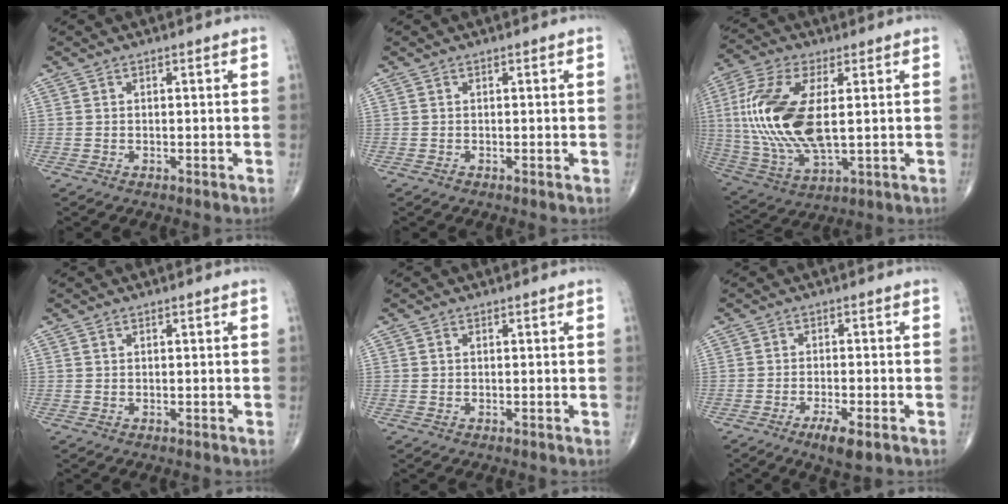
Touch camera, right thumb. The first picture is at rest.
{"total": 0.0}
{"total": 19.5, "force": [1.8, 8.8, 17.2], "torque": [-0.381, -0.012, 0.039]}
{"total": 0.0}
{"total": 0.5, "force": [0.1, 0.4, 0.4], "torque": [-0.010, 0.000, 0.003]}
{"total": 5.0, "force": [-2.8, 1.1, 3.9], "torque": [-0.072, 0.001, -0.045]}